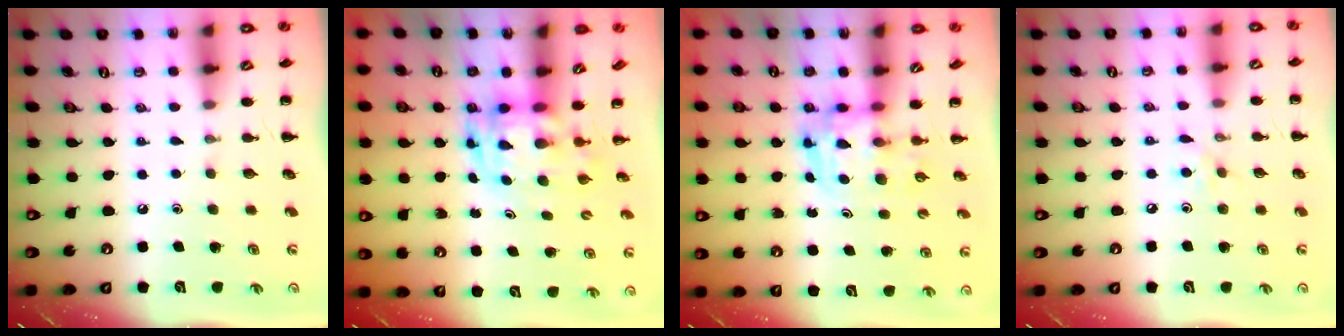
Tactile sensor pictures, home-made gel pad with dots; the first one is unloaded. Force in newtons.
{"total": 3.1, "press": 3.0, "slide": 0.7}
{"total": 3.4, "press": 3.4, "slide": 0.6}
{"total": 3.8, "press": 3.6, "slide": 1.2}